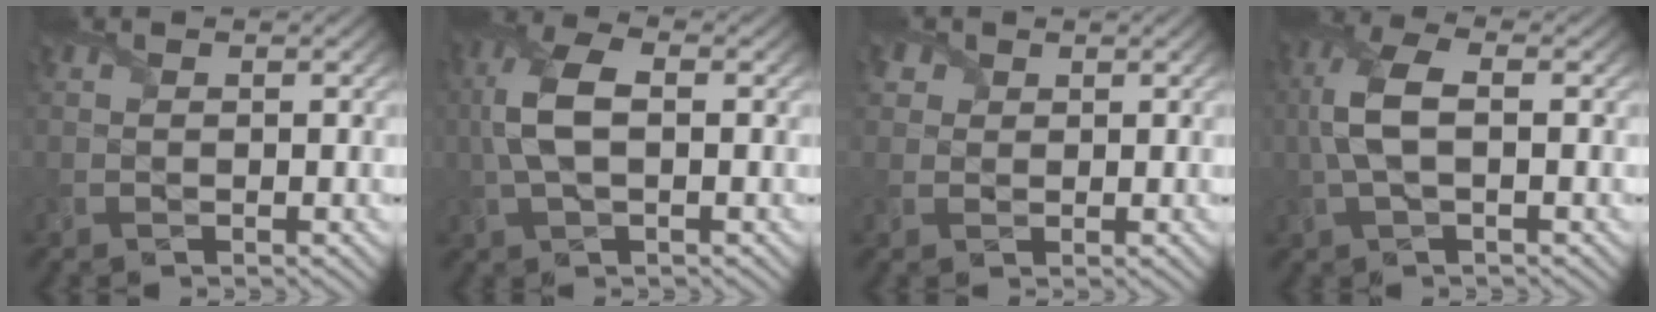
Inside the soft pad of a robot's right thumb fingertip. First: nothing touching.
{"total": 6.4, "force": [0.3, 3.1, 5.6], "torque": [-0.138, 0.009, -0.001]}
{"total": 2.5, "force": [1.4, 2.0, 0.7], "torque": [-0.021, -0.003, 0.031]}
{"total": 5.8, "force": [0.1, 2.5, 5.2], "torque": [-0.133, 0.008, -0.004]}